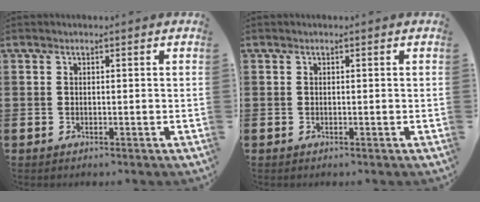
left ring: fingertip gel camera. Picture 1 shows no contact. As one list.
[{"total": 0.0}]